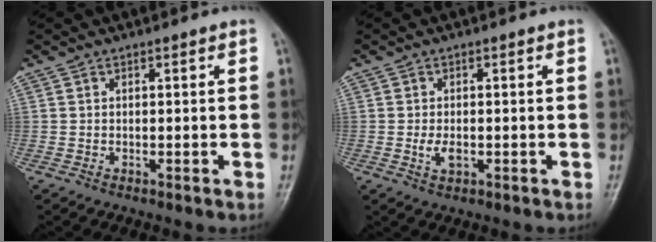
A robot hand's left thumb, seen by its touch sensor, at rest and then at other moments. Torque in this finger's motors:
{"motor_torque": [0.06, 0.08, 0.23, -0.02, 0.02]}